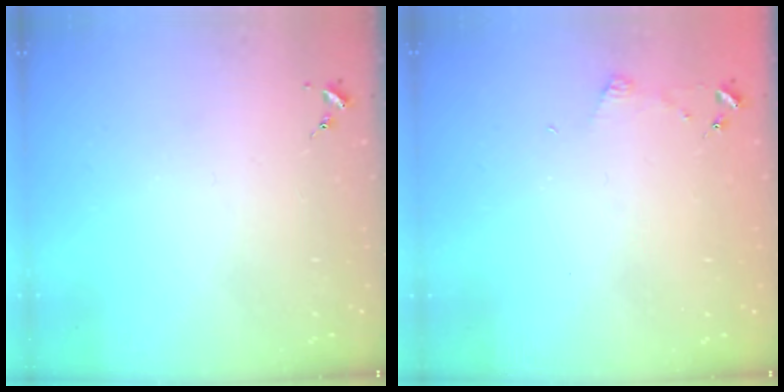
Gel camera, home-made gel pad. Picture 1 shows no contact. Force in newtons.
{"total": 3.6, "press": 3.6, "slide": 0.4}